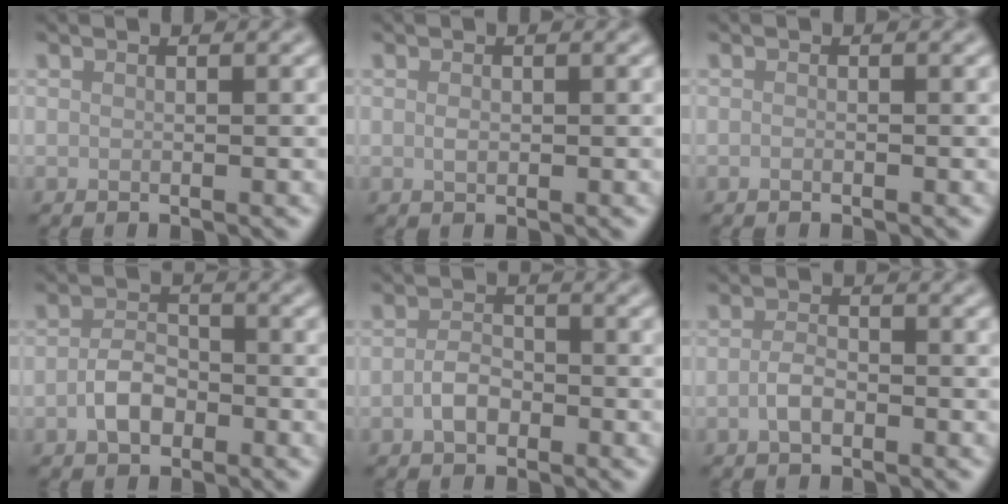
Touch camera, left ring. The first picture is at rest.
{"total": 0.7, "force": [0.0, 0.5, 0.5], "torque": [-0.011, -0.002, 0.001]}
{"total": 0.0}
{"total": 2.9, "force": [-1.1, 1.8, 1.9], "torque": [-0.038, 0.005, -0.026]}
{"total": 2.1, "force": [-0.9, 1.3, 1.4], "torque": [-0.028, 0.004, -0.021]}
{"total": 1.8, "force": [-0.7, 0.9, 1.4], "torque": [-0.028, 0.002, -0.018]}